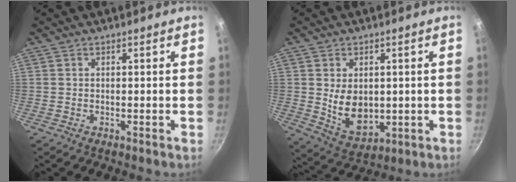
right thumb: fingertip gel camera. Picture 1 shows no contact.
{"total": 9.1, "force": [0.5, 6.2, 6.6], "torque": [-0.092, -0.020, 0.030]}